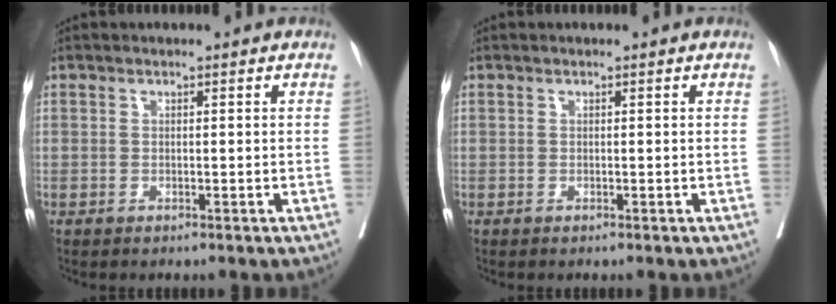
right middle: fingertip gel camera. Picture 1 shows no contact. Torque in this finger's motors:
{"motor_torque": [0.00, 0.00, 0.00, 0.00]}